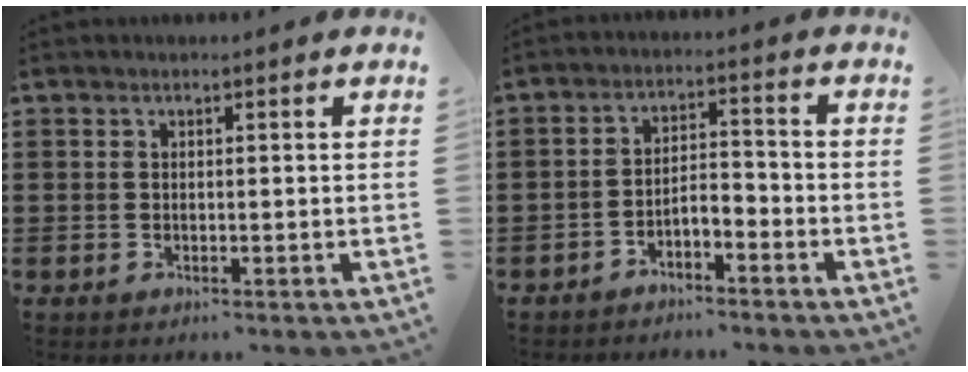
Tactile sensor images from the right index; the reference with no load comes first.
{"total": 3.1, "force": [-2.9, 0.5, 1.0], "torque": [-0.022, 0.005, -0.061]}